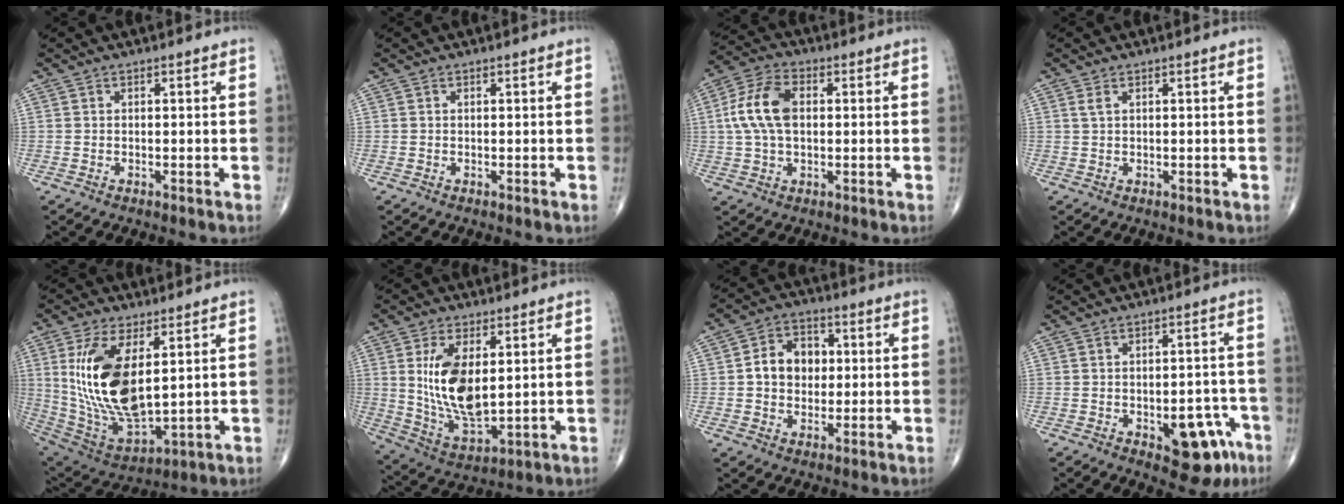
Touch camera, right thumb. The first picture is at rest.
{"total": 0.0}
{"total": 10.7, "force": [1.2, 6.3, 8.5], "torque": [-0.174, 0.021, 0.020]}
{"total": 1.0, "force": [0.5, 0.3, 0.8], "torque": [-0.018, 0.008, 0.012]}
{"total": 19.1, "force": [4.3, 9.0, 16.3], "torque": [-0.316, -0.026, 0.099]}
{"total": 13.8, "force": [2.5, 6.8, 11.7], "torque": [-0.212, -0.023, 0.063]}
{"total": 9.0, "force": [0.7, 7.0, 5.6], "torque": [-0.060, 0.016, 0.005]}
{"total": 10.4, "force": [-4.5, 5.2, 7.8], "torque": [-0.061, 0.031, -0.047]}